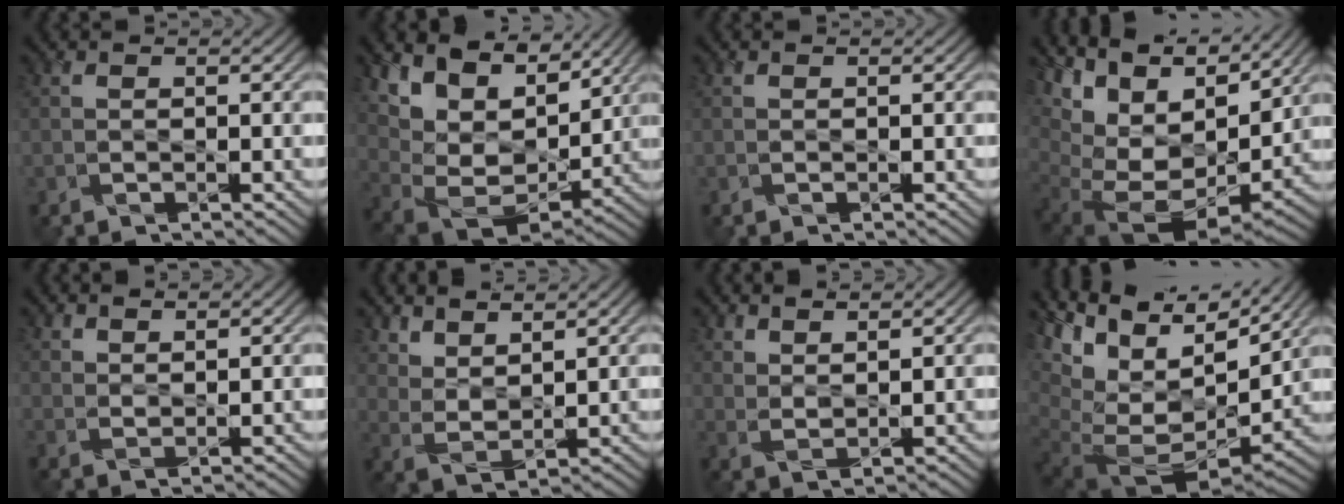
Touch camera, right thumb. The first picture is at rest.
{"total": 13.5, "force": [7.8, 7.7, 7.9], "torque": [-0.191, 0.023, 0.138]}
{"total": 0.0}
{"total": 15.4, "force": [6.1, 9.2, 10.8], "torque": [-0.212, 0.015, 0.138]}
{"total": 1.9, "force": [1.8, 0.2, 0.5], "torque": [-0.015, -0.001, 0.040]}
{"total": 5.7, "force": [4.9, 1.5, 2.4], "torque": [-0.045, -0.017, 0.108]}
{"total": 3.2, "force": [2.9, 0.4, 1.2], "torque": [-0.022, -0.009, 0.061]}
{"total": 15.1, "force": [3.7, 9.2, 11.4], "torque": [-0.233, -0.001, 0.104]}